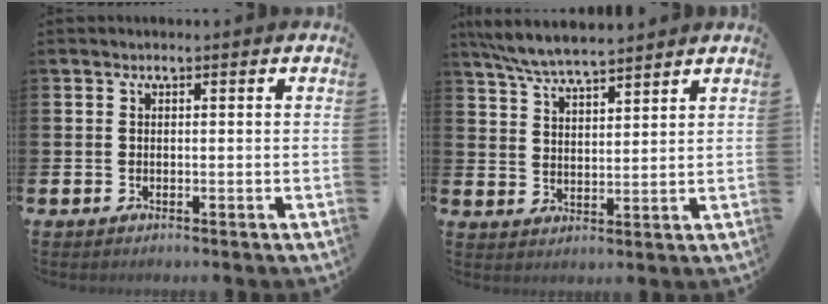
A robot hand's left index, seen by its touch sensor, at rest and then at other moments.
{"total": 6.3, "force": [6.1, 0.5, 1.6], "torque": [-0.053, -0.024, 0.111]}